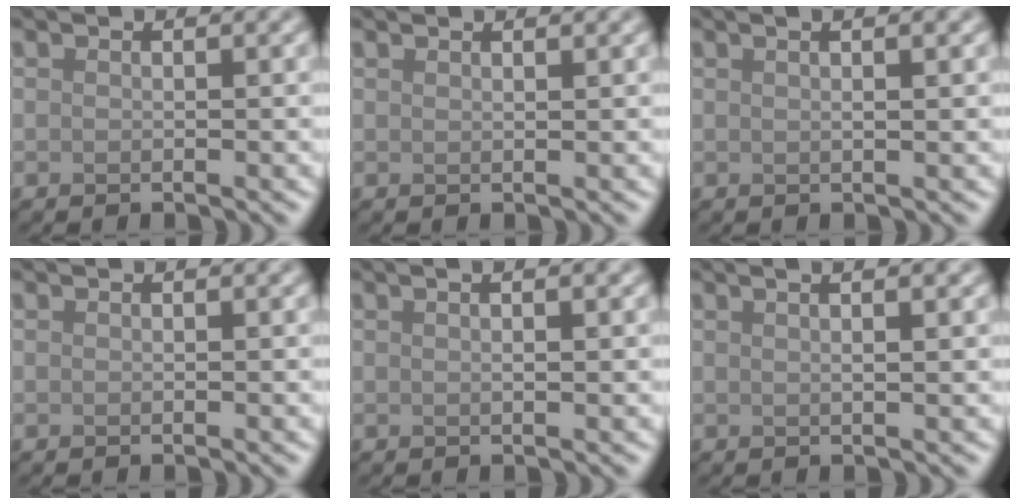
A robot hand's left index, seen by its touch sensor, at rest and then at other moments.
{"total": 1.0, "force": [0.9, 0.2, 0.4], "torque": [-0.002, -0.001, 0.008]}
{"total": 4.7, "force": [2.2, 2.1, 3.6], "torque": [-0.013, 0.027, -0.003]}
{"total": 0.0}
{"total": 3.1, "force": [1.5, 1.3, 2.5], "torque": [-0.012, 0.009, -0.003]}
{"total": 5.6, "force": [2.6, 2.6, 4.2], "torque": [-0.015, 0.037, -0.002]}